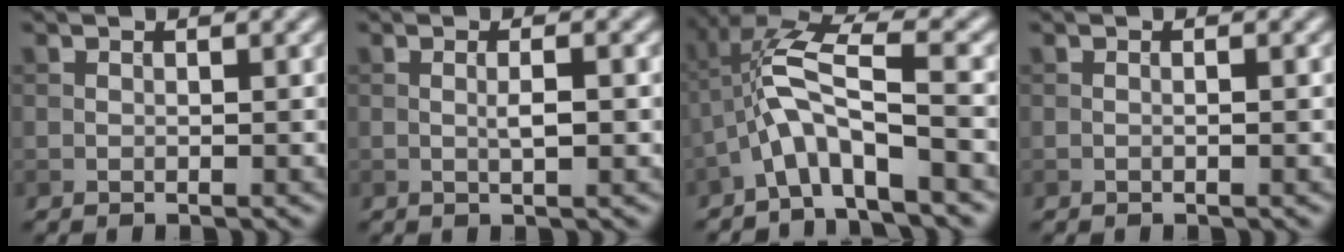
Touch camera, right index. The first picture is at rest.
{"total": 1.7, "force": [0.1, 0.2, 1.7], "torque": [-0.033, 0.001, 0.002]}
{"total": 6.5, "force": [-2.7, 1.6, 5.7], "torque": [-0.120, 0.019, -0.060]}
{"total": 0.5, "force": [0.0, 0.0, 0.5], "torque": [-0.011, -0.001, 0.000]}